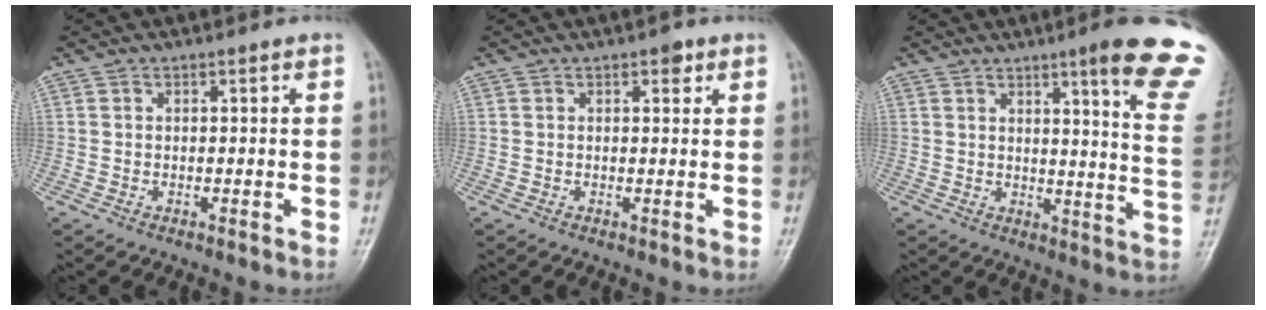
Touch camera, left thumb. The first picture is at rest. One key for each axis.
{"total": 1.9, "fx": 1.1, "fy": 1.0, "fz": 1.2, "tx": -0.005, "ty": -0.002, "tz": 0.012}
{"total": 16.6, "fx": 10.6, "fy": 1.3, "fz": 12.6, "tx": -0.131, "ty": -0.063, "tz": 0.119}